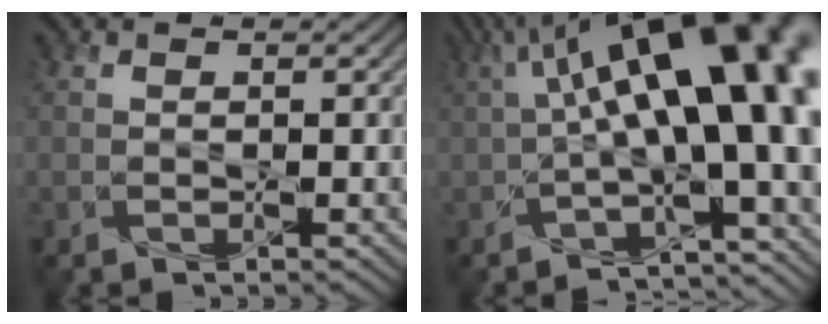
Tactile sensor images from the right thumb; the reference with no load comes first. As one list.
[{"total": 16.5, "force": [1.5, 6.1, 15.2], "torque": [-0.210, 0.019, 0.027]}]